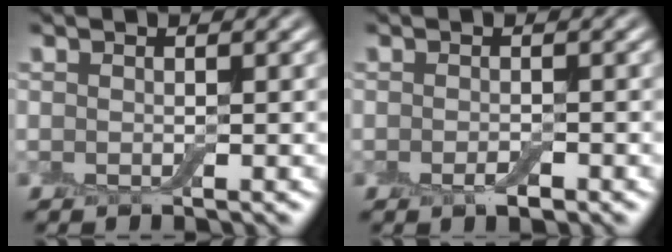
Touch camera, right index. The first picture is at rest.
{"total": 1.3, "force": [-0.6, 0.5, 1.0], "torque": [-0.017, -0.002, -0.010]}